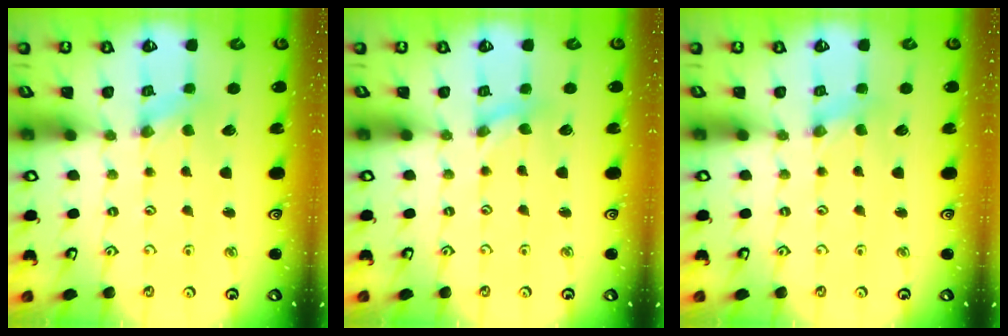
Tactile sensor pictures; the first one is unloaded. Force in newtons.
{"total": 0.0}
{"total": 1.4, "press": 1.3, "slide": 0.2}